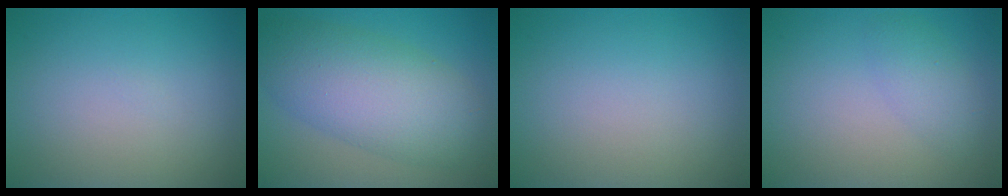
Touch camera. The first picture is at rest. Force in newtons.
{"total": 8.5, "press": 8.5, "slide": 0.1}
{"total": 0.0}
{"total": 2.0, "press": 2.0, "slide": 0.2}